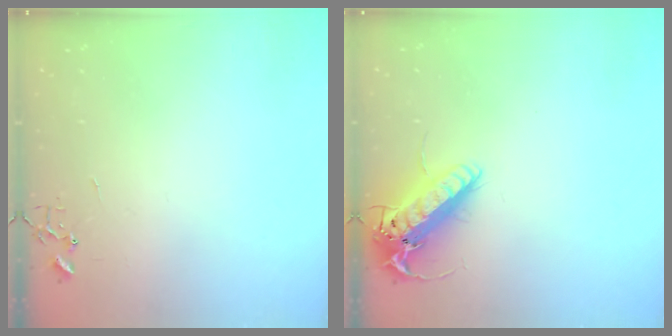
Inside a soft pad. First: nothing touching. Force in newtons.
{"total": 16.7, "press": 16.4, "slide": 3.1}